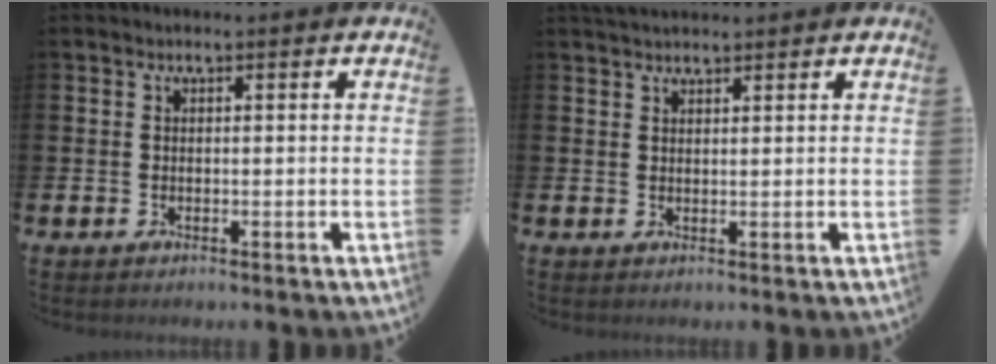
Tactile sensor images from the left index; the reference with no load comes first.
{"total": 2.0, "force": [2.0, 0.4, 0.3], "torque": [0.000, -0.003, 0.034]}